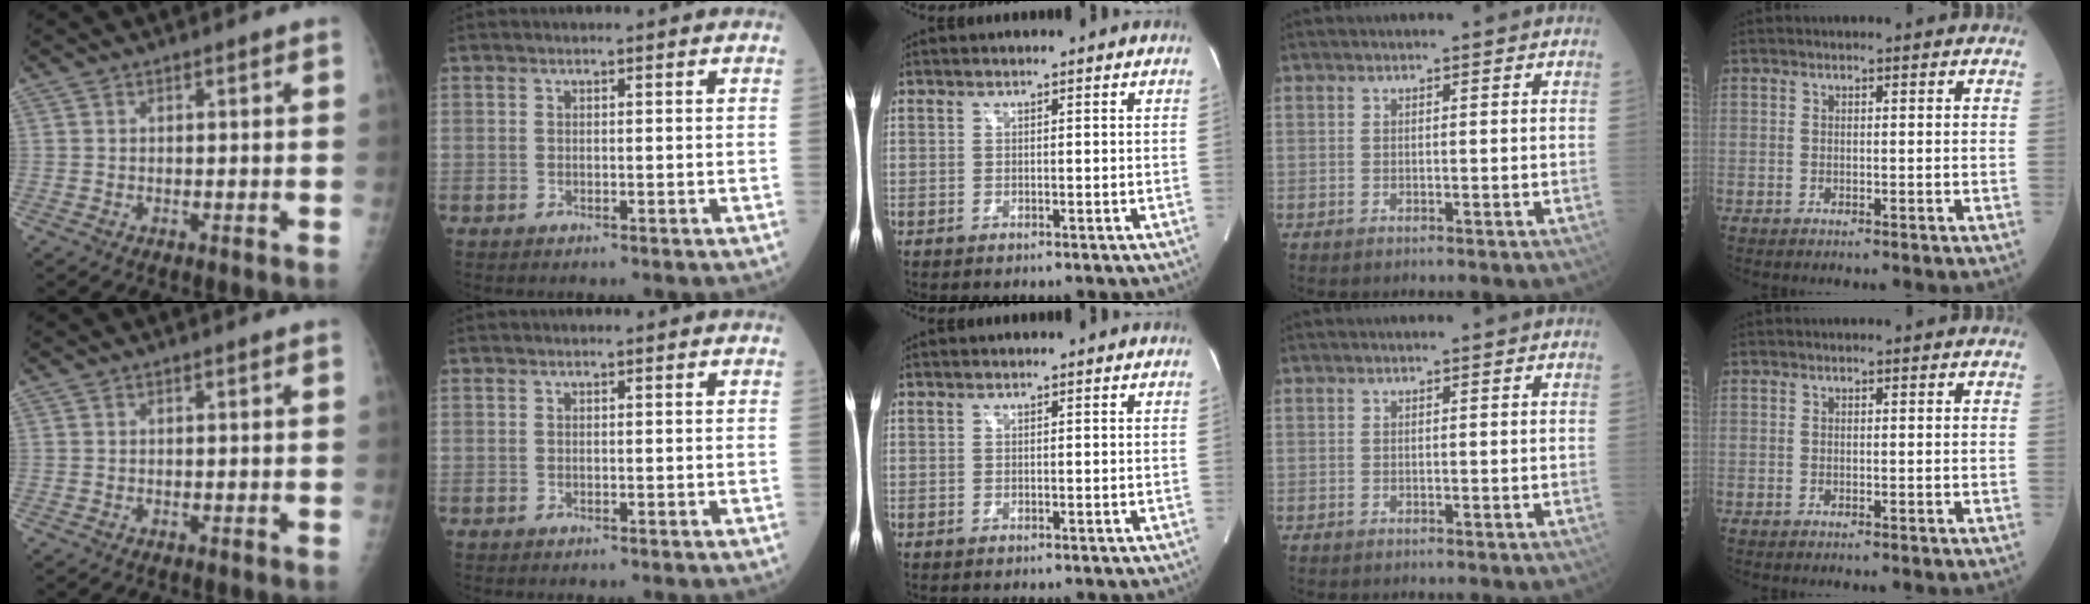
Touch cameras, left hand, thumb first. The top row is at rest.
{}